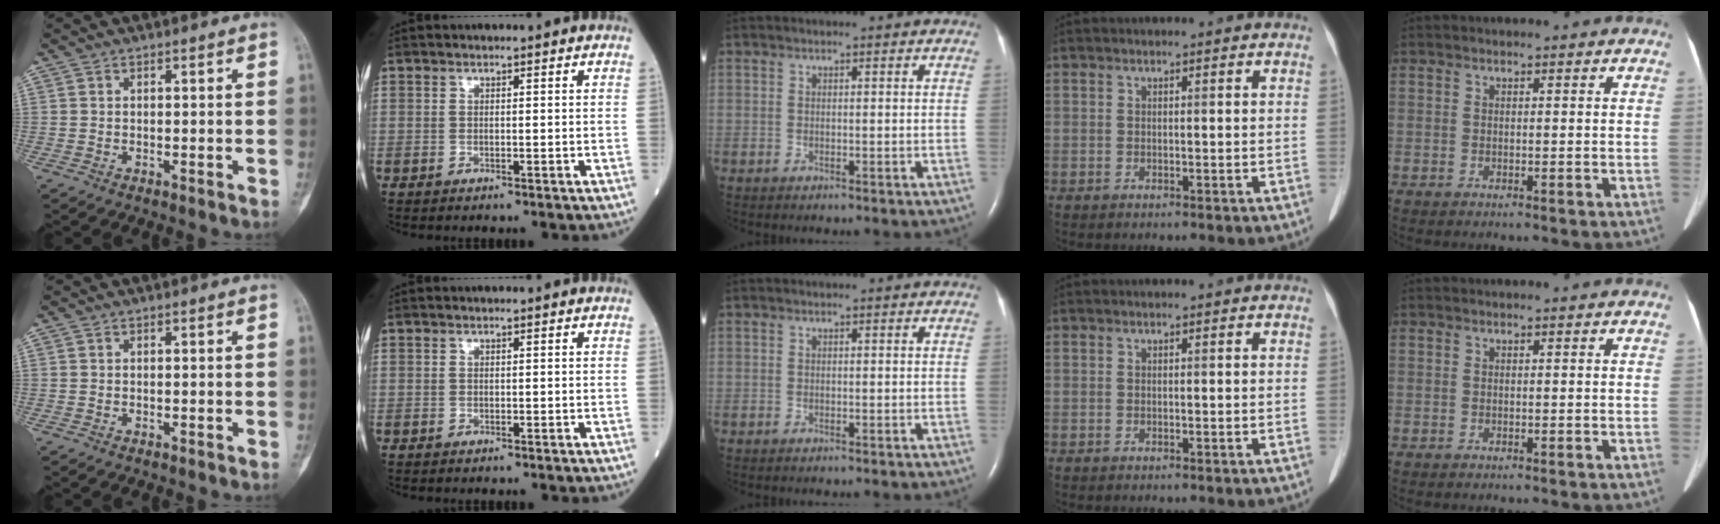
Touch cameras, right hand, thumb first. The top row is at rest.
{}